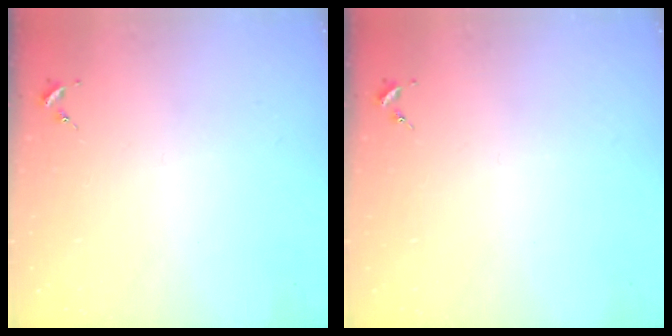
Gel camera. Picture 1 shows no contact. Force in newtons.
{"total": 0.0}